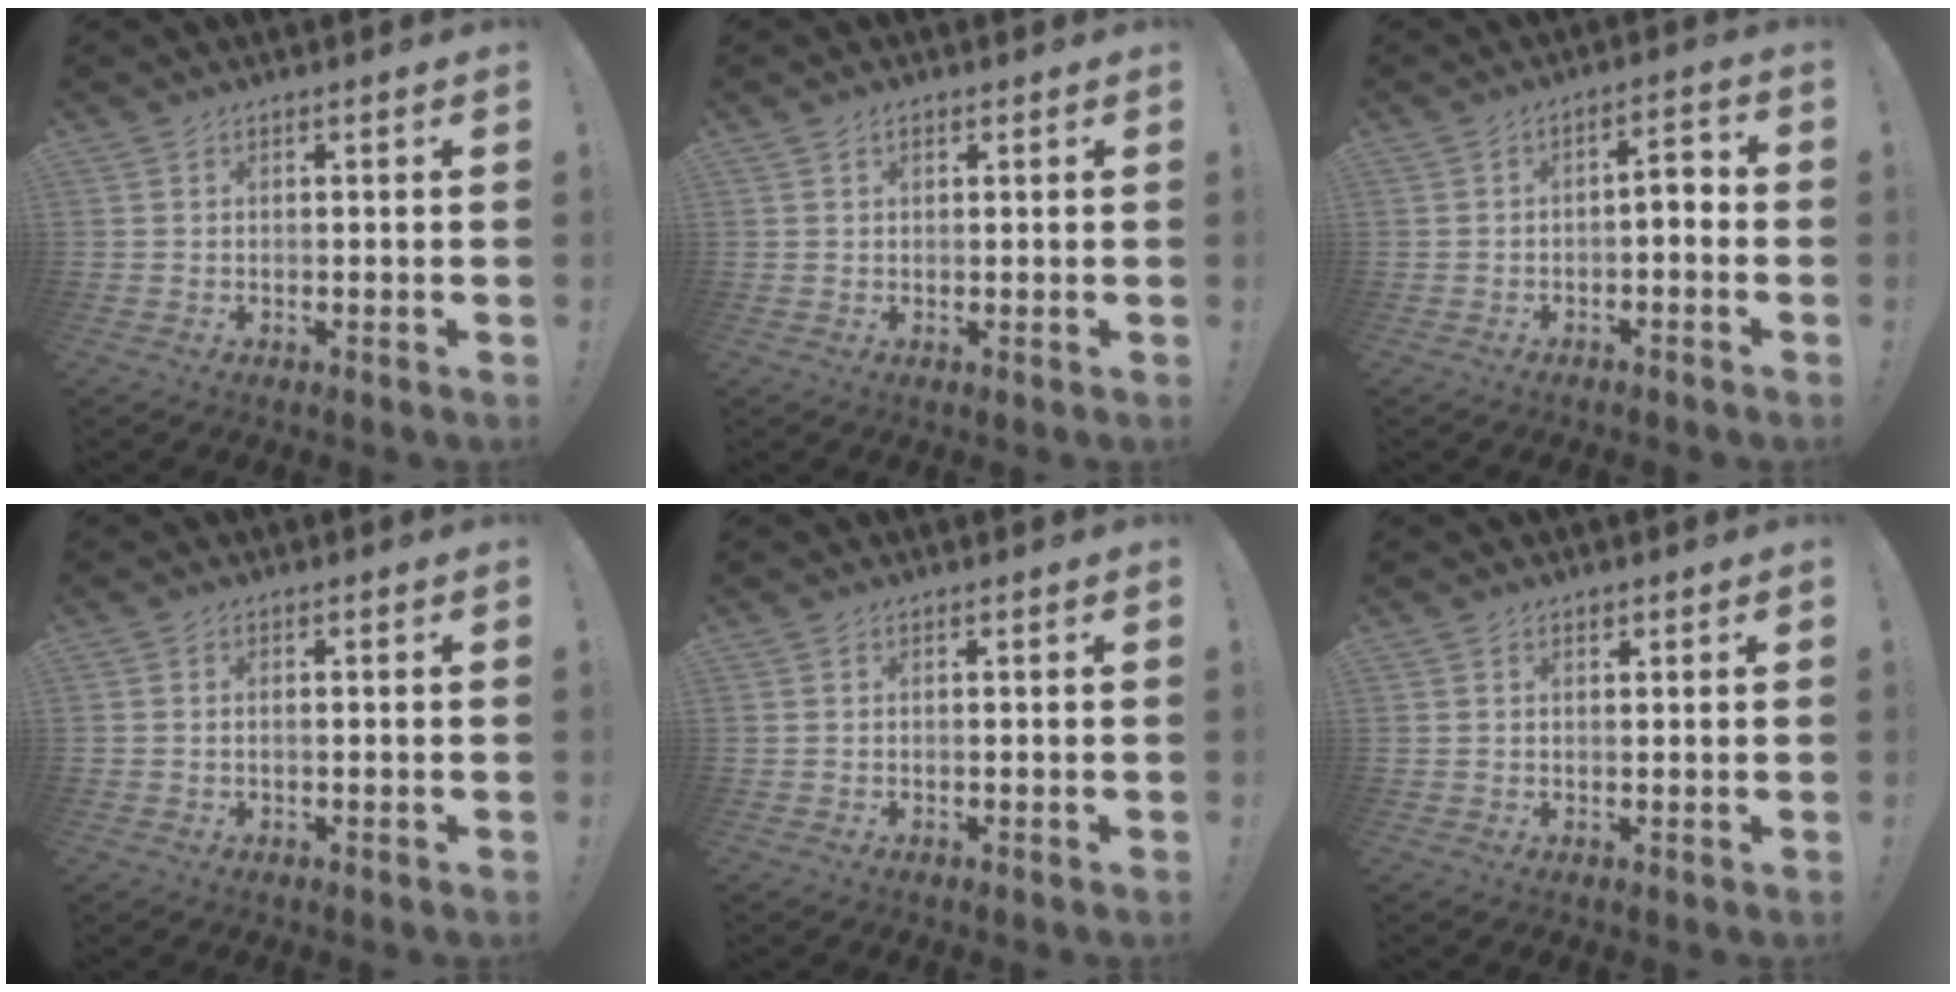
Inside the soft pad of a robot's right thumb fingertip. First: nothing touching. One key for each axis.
{"total": 1.2, "fx": 0.7, "fy": 0.8, "fz": 0.5, "tx": -0.005, "ty": 0.000, "tz": 0.012}
{"total": 4.3, "fx": -1.5, "fy": 1.7, "fz": 3.6, "tx": -0.050, "ty": 0.007, "tz": -0.033}
{"total": 0.6, "fx": -0.4, "fy": 0.3, "fz": 0.4, "tx": -0.010, "ty": 0.001, "tz": -0.006}
{"total": 0.0}
{"total": 0.9, "fx": 0.6, "fy": 0.5, "fz": 0.4, "tx": -0.004, "ty": -0.001, "tz": 0.011}